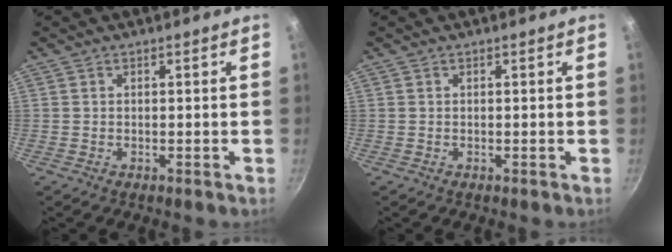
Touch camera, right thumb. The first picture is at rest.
{"total": 0.0}